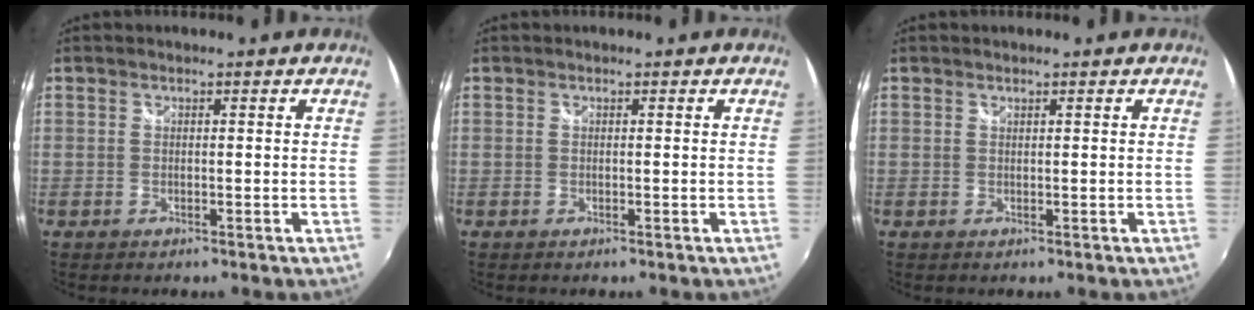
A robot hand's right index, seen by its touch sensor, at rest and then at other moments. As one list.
[{"total": 0.0}, {"total": 0.0}]